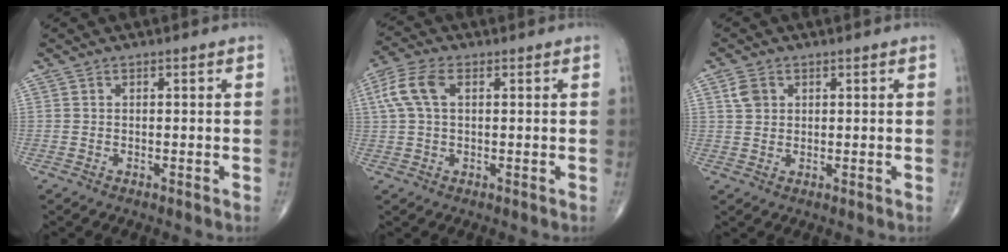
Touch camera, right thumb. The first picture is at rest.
{"total": 7.0, "force": [1.8, 3.9, 5.6], "torque": [-0.139, 0.021, 0.034]}
{"total": 3.2, "force": [1.2, 2.4, 1.6], "torque": [-0.024, 0.000, 0.026]}